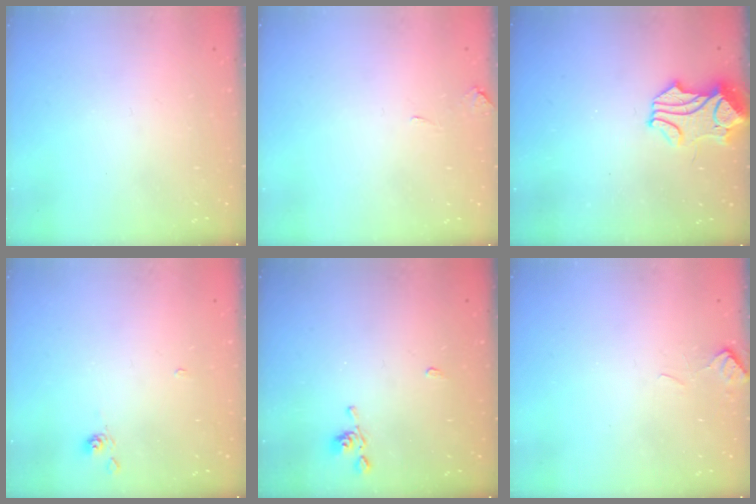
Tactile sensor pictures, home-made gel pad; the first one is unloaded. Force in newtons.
{"total": 1.1, "press": 1.0, "slide": 0.3}
{"total": 1.7, "press": 1.4, "slide": 1.0}
{"total": 4.6, "press": 4.6, "slide": 0.3}
{"total": 3.1, "press": 3.1, "slide": 0.4}
{"total": 4.3, "press": 4.3, "slide": 0.6}